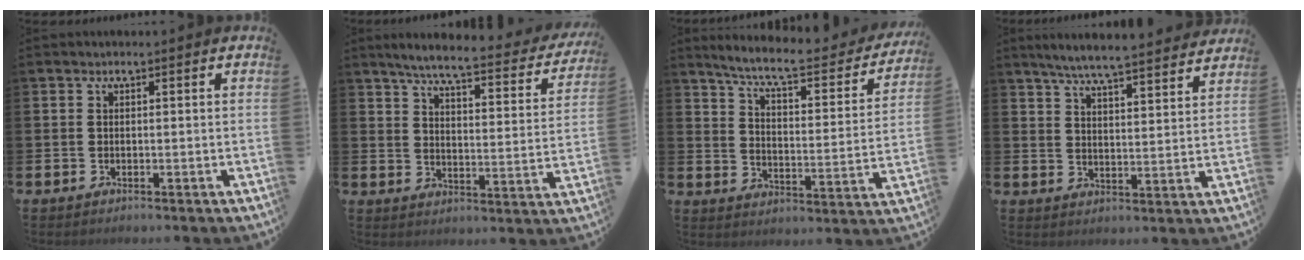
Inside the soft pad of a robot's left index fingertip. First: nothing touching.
{"total": 6.0, "force": [5.2, 0.4, 2.8], "torque": [-0.072, -0.042, 0.080]}
{"total": 8.0, "force": [7.1, 1.3, 3.4], "torque": [-0.091, -0.050, 0.116]}
{"total": 6.3, "force": [6.0, 0.0, 1.8], "torque": [-0.050, -0.041, 0.103]}